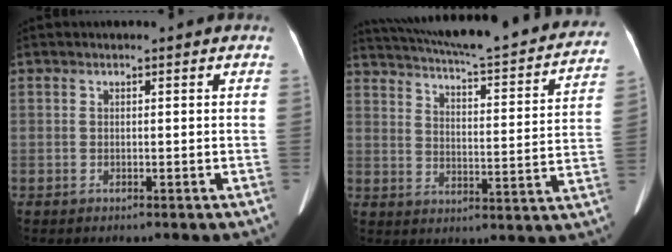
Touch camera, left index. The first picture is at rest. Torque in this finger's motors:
{"motor_torque": [0.19, -0.69, 0.08, 0.10]}